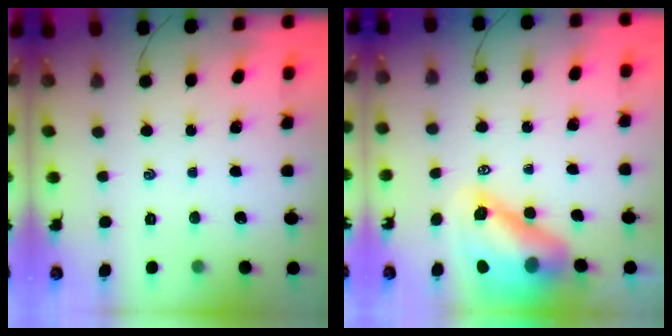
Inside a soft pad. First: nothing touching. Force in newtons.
{"total": 13.0, "press": 12.3, "slide": 4.3}